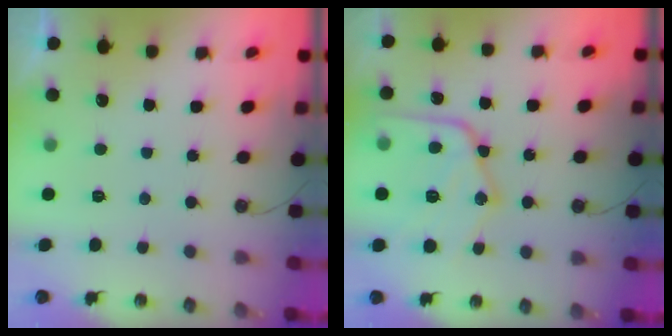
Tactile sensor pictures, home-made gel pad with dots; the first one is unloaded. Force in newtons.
{"total": 19.9, "press": 19.9, "slide": 1.5}